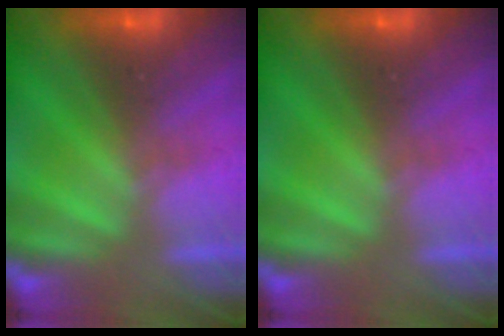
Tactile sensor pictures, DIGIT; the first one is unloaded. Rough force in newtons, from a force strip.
{"total": 0.0}